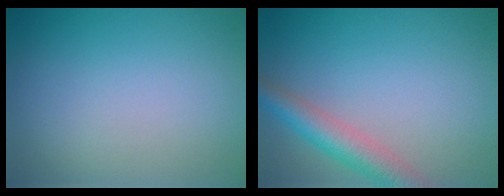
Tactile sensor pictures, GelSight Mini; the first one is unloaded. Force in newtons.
{"total": 4.2, "press": 4.2, "slide": 0.1}